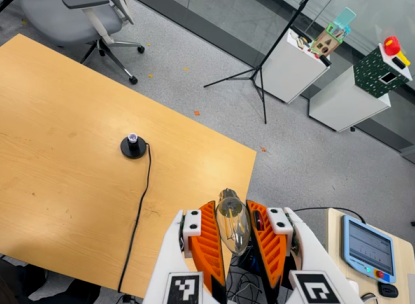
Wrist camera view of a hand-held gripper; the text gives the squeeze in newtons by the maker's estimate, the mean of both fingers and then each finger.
{"total": 13.8, "left": 14.8, "right": 12.9}